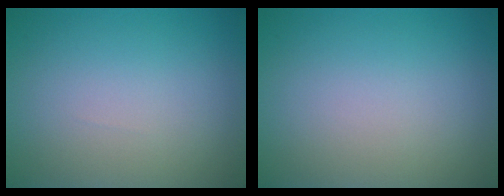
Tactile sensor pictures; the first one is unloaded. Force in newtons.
{"total": 0.0}